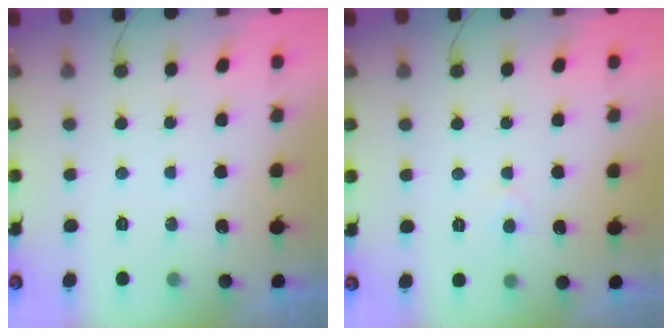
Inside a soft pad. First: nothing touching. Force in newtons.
{"total": 3.0, "press": 3.0, "slide": 0.3}